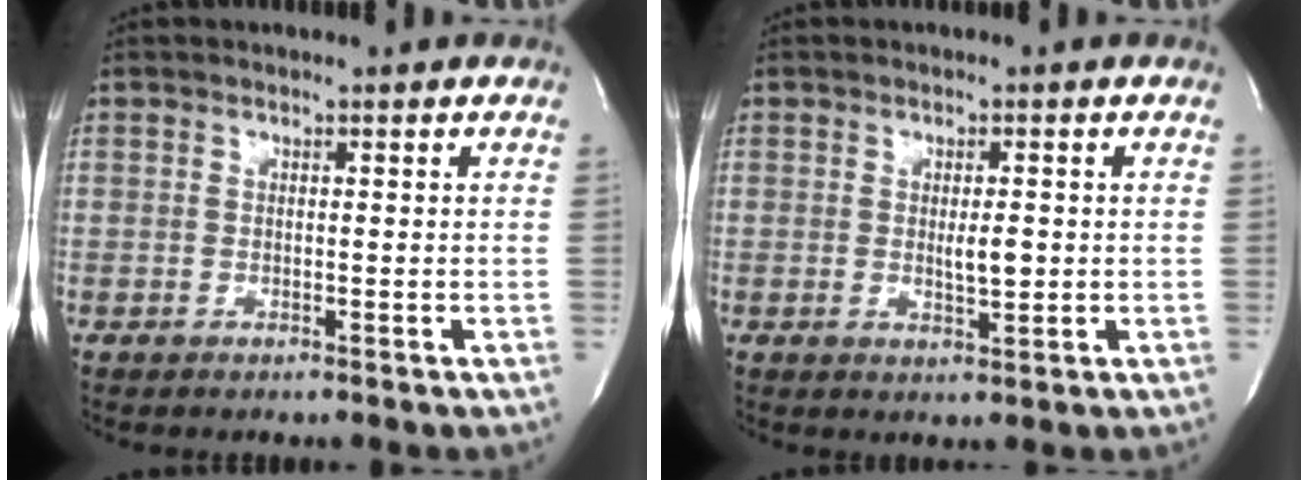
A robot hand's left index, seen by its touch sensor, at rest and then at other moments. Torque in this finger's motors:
{"motor_torque": [0.14, -0.08, 0.07, 0.04]}